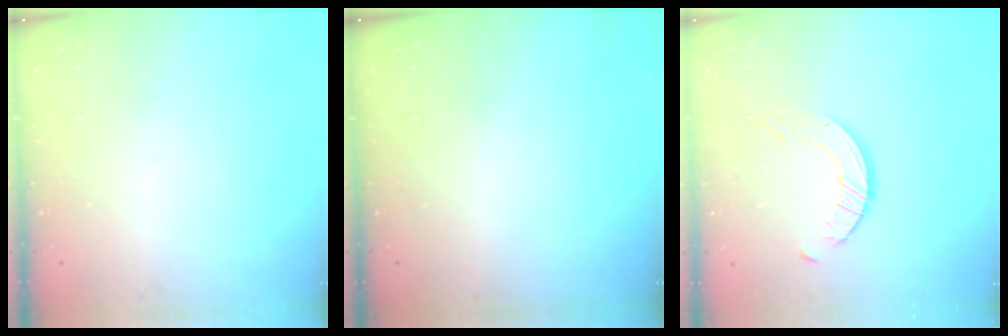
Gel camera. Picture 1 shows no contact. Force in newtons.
{"total": 0.0}
{"total": 5.0, "press": 5.0, "slide": 0.4}